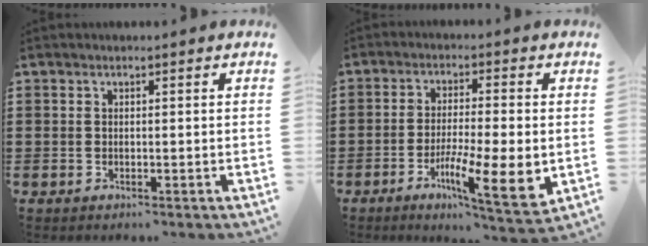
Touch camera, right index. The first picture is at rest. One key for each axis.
{"total": 10.3, "fx": -3.2, "fy": 1.9, "fz": 9.6, "tx": -0.160, "ty": -0.009, "tz": -0.053}